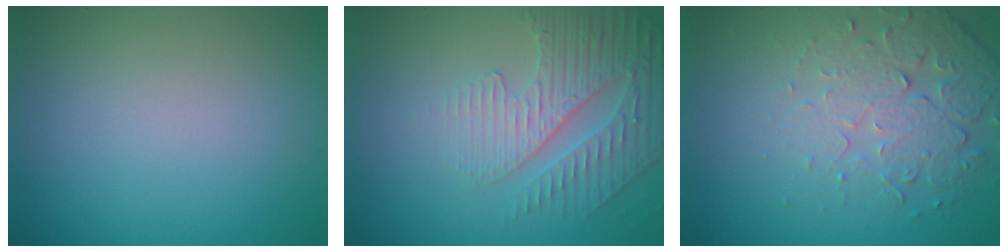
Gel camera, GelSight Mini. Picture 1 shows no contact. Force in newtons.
{"total": 4.8, "press": 3.6, "slide": 3.1}
{"total": 5.0, "press": 3.5, "slide": 3.6}